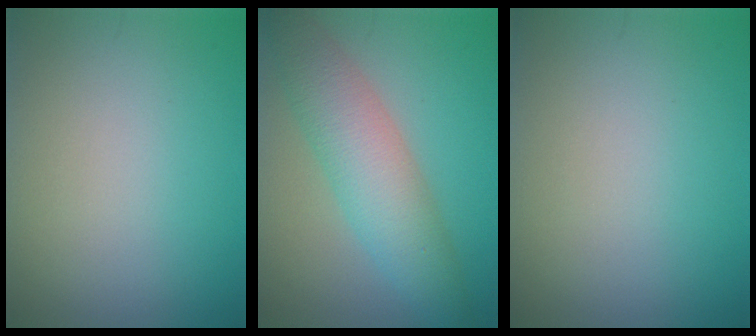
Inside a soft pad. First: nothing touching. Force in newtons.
{"total": 6.2, "press": 6.2, "slide": 0.1}
{"total": 0.0}